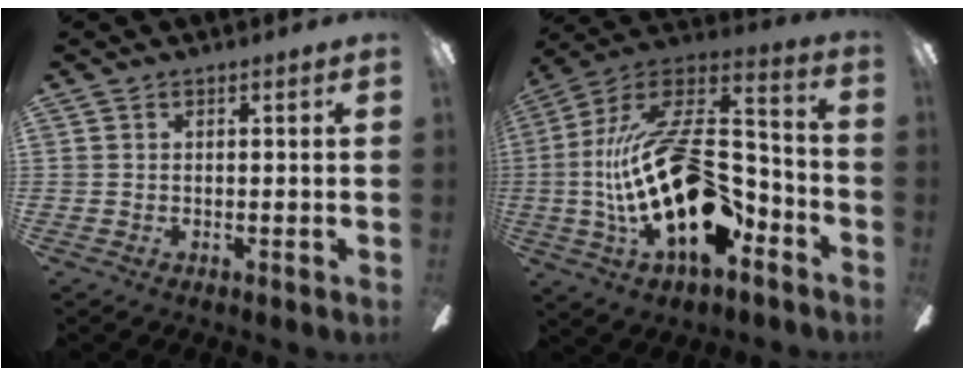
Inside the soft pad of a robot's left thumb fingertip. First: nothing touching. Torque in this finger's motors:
{"motor_torque": [1.41, 3.60, 1.37, 1.40, 0.67]}